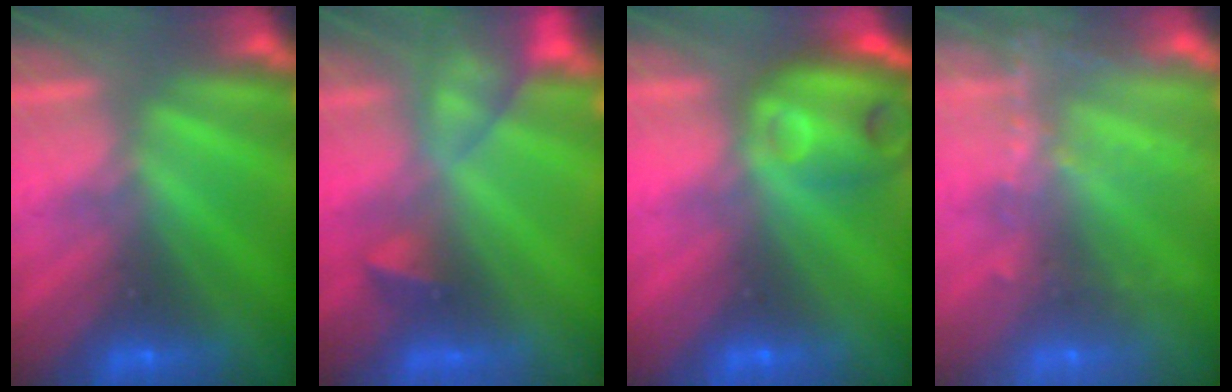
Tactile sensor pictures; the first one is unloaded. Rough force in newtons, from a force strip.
{"total": 9.4}
{"total": 9.4}
{"total": 6.6}